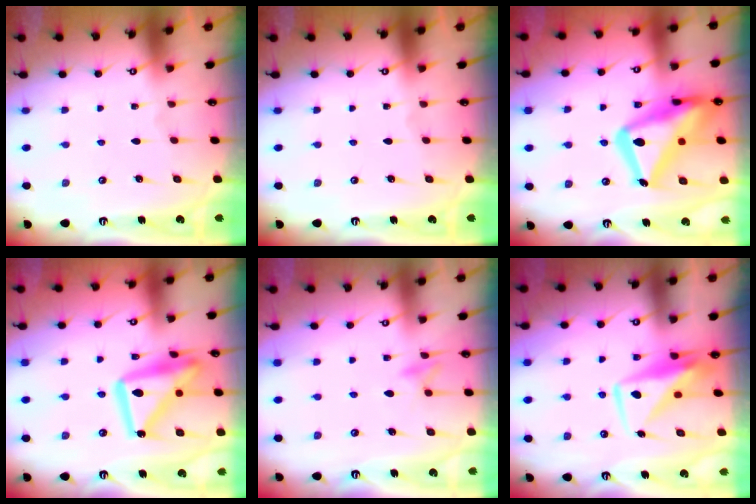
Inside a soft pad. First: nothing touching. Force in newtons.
{"total": 0.0}
{"total": 24.5, "press": 24.4, "slide": 2.0}
{"total": 18.7, "press": 18.6, "slide": 1.7}
{"total": 9.3, "press": 9.3, "slide": 0.9}
{"total": 11.0, "press": 11.0, "slide": 0.9}